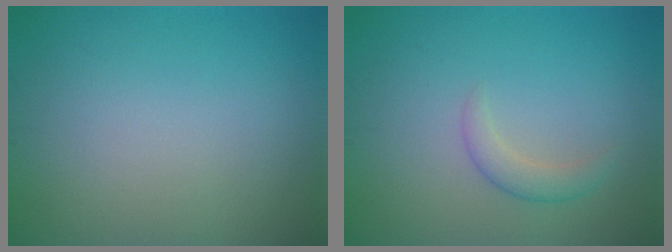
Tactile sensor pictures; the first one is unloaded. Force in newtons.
{"total": 1.7, "press": 1.7, "slide": 0.1}